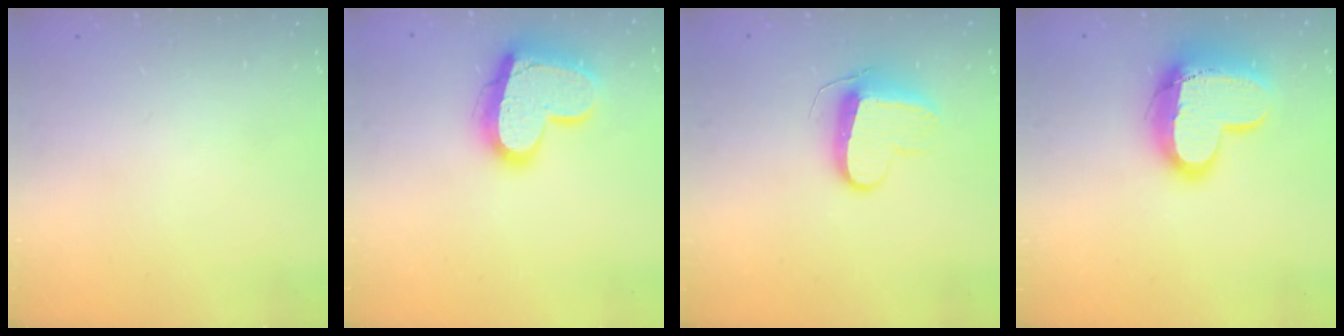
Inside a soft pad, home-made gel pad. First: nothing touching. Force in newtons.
{"total": 18.1, "press": 18.1, "slide": 1.6}
{"total": 9.9, "press": 9.9, "slide": 0.3}
{"total": 17.4, "press": 17.3, "slide": 1.3}